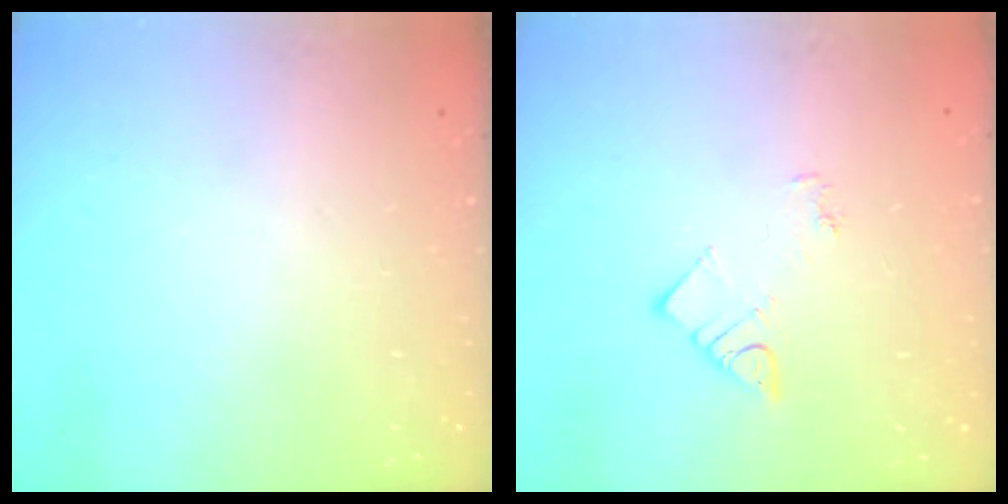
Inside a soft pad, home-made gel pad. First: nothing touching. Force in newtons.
{"total": 3.8, "press": 3.8, "slide": 0.4}